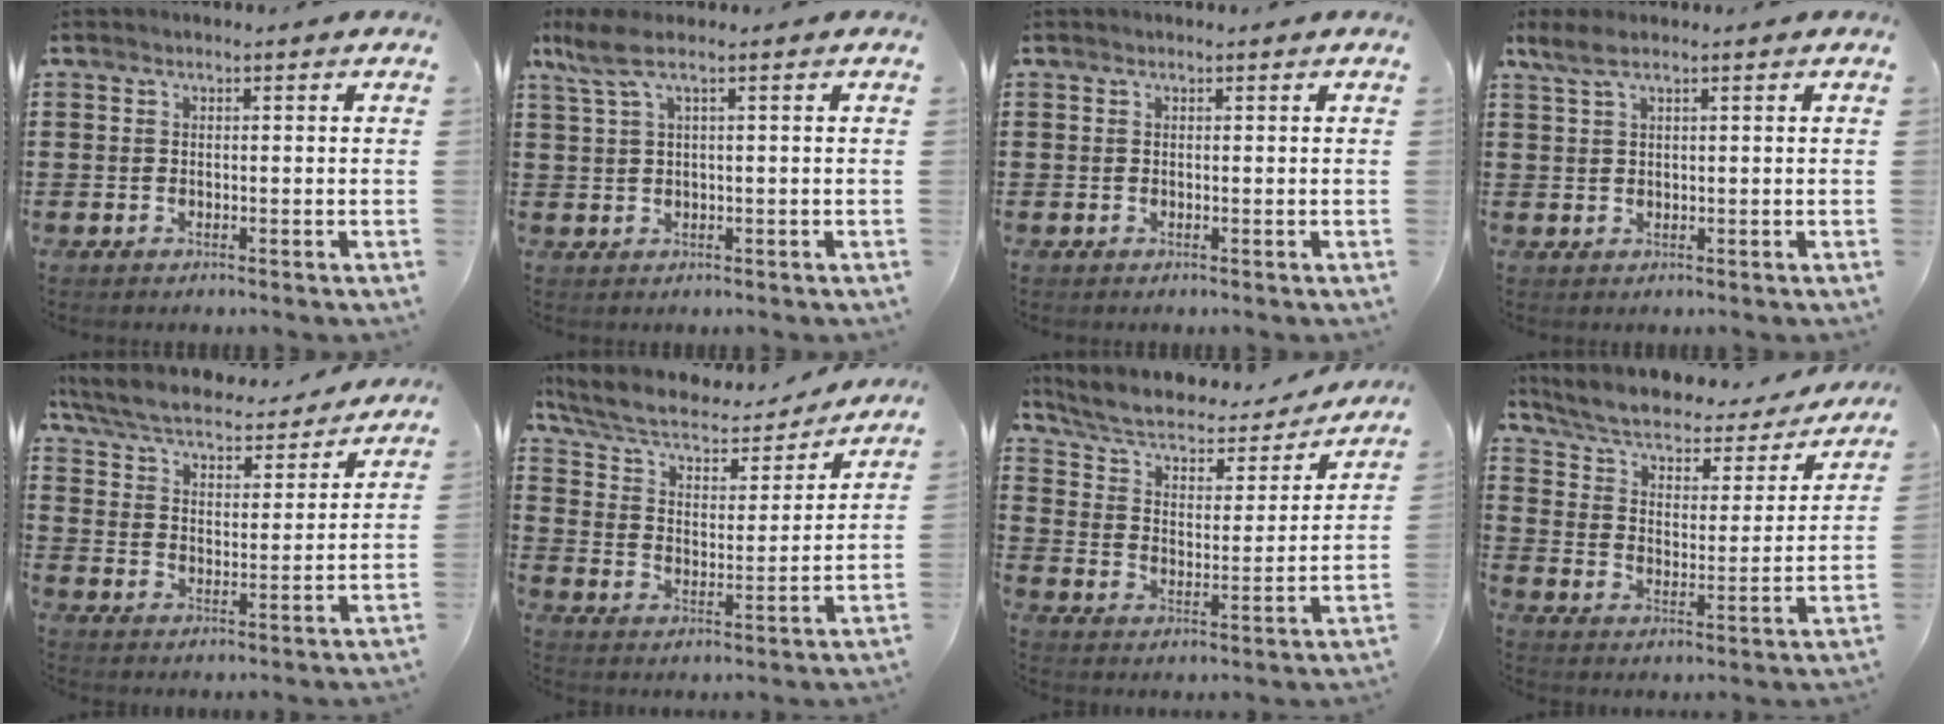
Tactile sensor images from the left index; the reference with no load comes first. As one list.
[{"total": 3.6, "force": [1.2, 0.4, 3.4], "torque": [-0.091, -0.008, 0.012]}, {"total": 0.0}, {"total": 2.5, "force": [1.4, 0.6, 2.0], "torque": [-0.050, 0.001, 0.023]}, {"total": 5.8, "force": [5.5, 0.6, 2.0], "torque": [-0.065, -0.037, 0.090]}, {"total": 6.5, "force": [5.3, 2.2, 3.0], "torque": [-0.083, -0.032, 0.089]}, {"total": 5.3, "force": [4.1, 2.1, 2.7], "torque": [-0.073, -0.025, 0.064]}, {"total": 4.8, "force": [3.5, 1.9, 2.7], "torque": [-0.070, -0.023, 0.053]}]